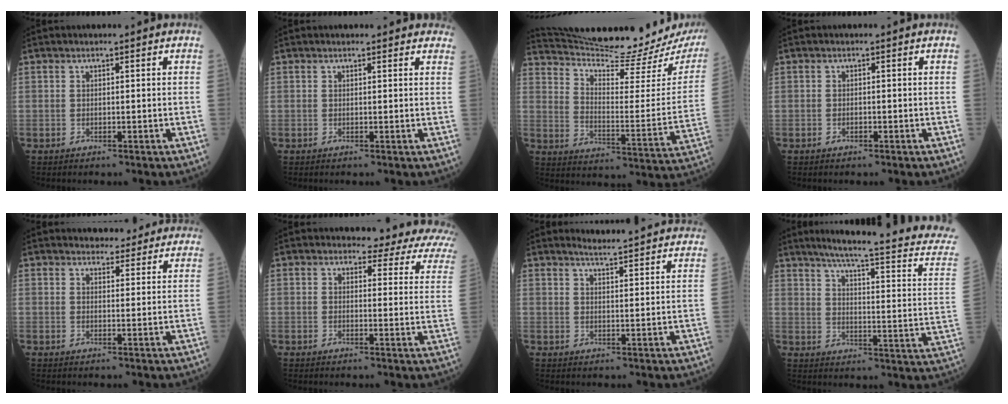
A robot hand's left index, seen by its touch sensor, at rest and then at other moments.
{"total": 5.6, "force": [5.2, 1.6, 1.6], "torque": [-0.007, 0.010, 0.041]}
{"total": 23.4, "force": [21.8, 1.0, 8.4], "torque": [-0.137, -0.082, 0.297]}
{"total": 0.7, "force": [-0.4, 0.3, 0.4], "torque": [-0.008, 0.001, -0.006]}
{"total": 9.2, "force": [8.7, 2.5, 1.5], "torque": [0.002, 0.005, 0.086]}
{"total": 12.5, "force": [11.3, 3.5, 4.0], "torque": [-0.016, -0.050, 0.088]}
{"total": 15.1, "force": [14.6, 0.5, 3.7], "torque": [-0.044, -0.031, 0.163]}
{"total": 21.2, "force": [18.5, -0.5, 10.3], "torque": [-0.150, -0.062, 0.224]}